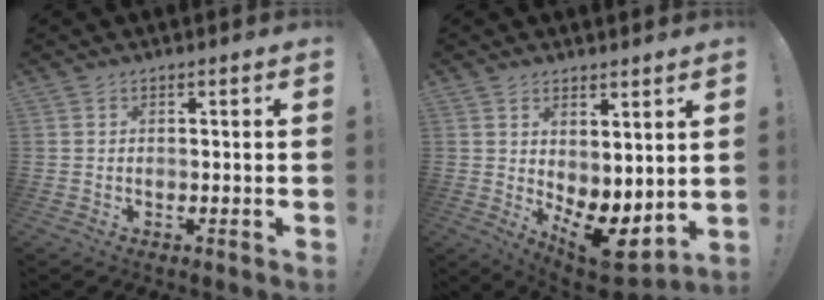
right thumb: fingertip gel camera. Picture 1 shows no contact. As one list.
[{"total": 8.4, "force": [-0.7, 4.5, 7.0], "torque": [-0.056, -0.017, -0.001]}]